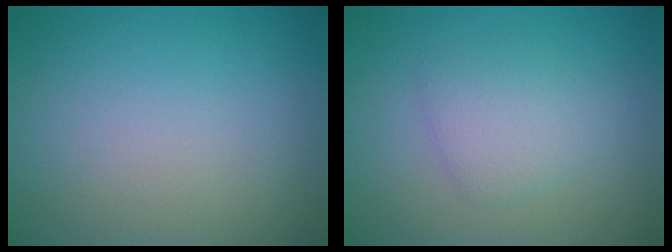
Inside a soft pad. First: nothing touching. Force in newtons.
{"total": 2.4, "press": 2.4, "slide": 0.3}